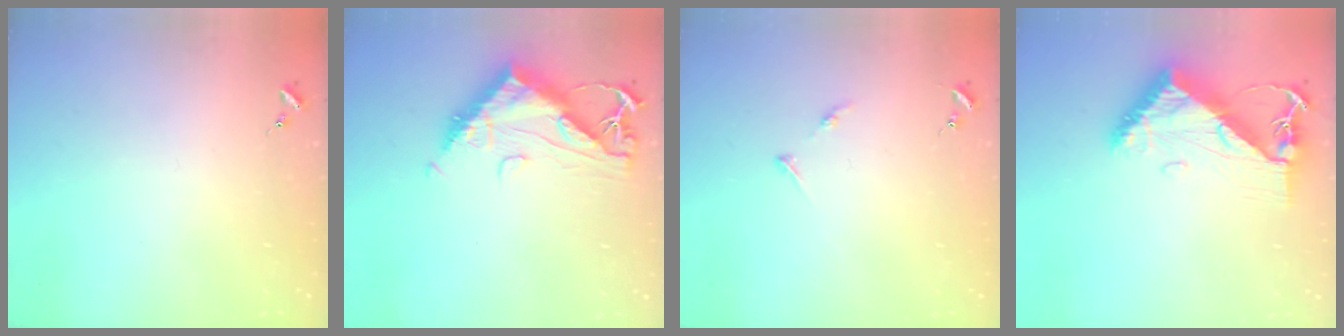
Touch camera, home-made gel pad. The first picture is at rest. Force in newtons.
{"total": 13.4, "press": 13.4, "slide": 1.2}
{"total": 4.0, "press": 3.9, "slide": 0.5}
{"total": 9.5, "press": 9.4, "slide": 1.0}